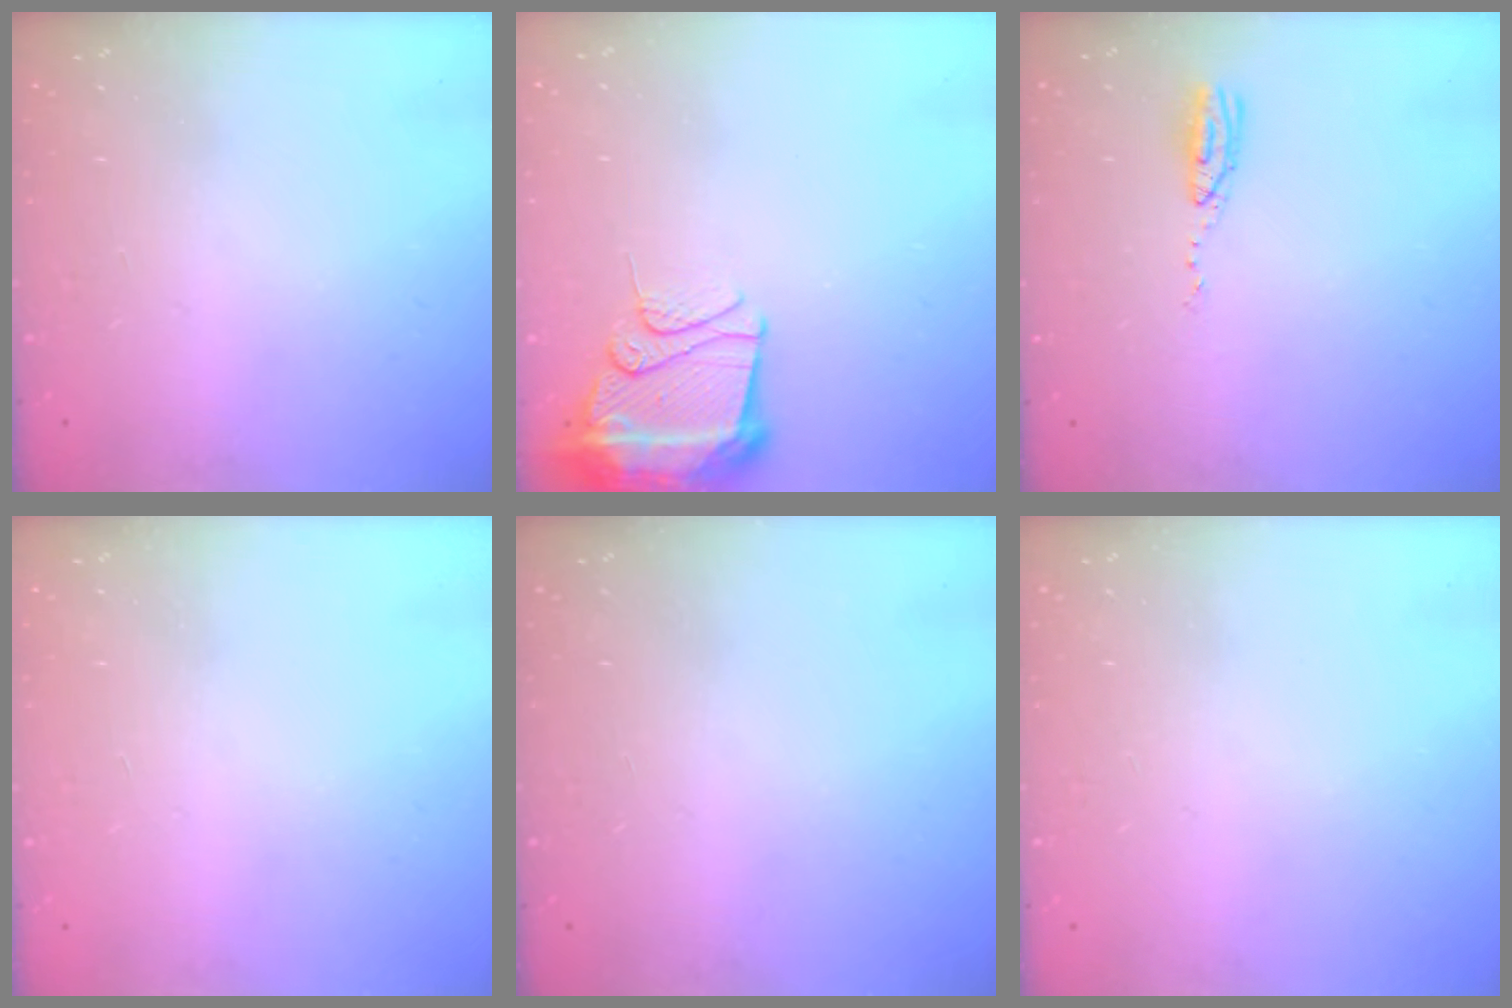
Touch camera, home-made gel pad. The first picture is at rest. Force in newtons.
{"total": 13.1, "press": 13.1, "slide": 1.4}
{"total": 5.0, "press": 4.7, "slide": 1.5}
{"total": 0.0}
{"total": 0.0}
{"total": 12.1, "press": 3.1, "slide": 11.7}